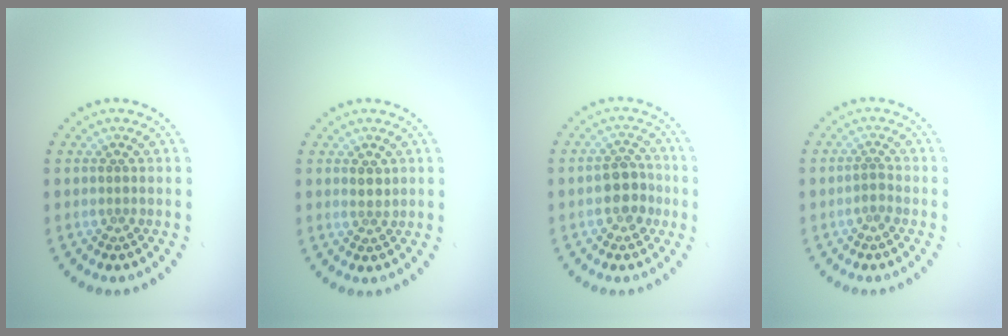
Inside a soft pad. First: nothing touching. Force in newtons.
{"total": 1.2, "press": 1.1, "slide": 0.5}
{"total": 3.2, "press": 3.1, "slide": 0.8}
{"total": 0.7, "press": 0.5, "slide": 0.5}